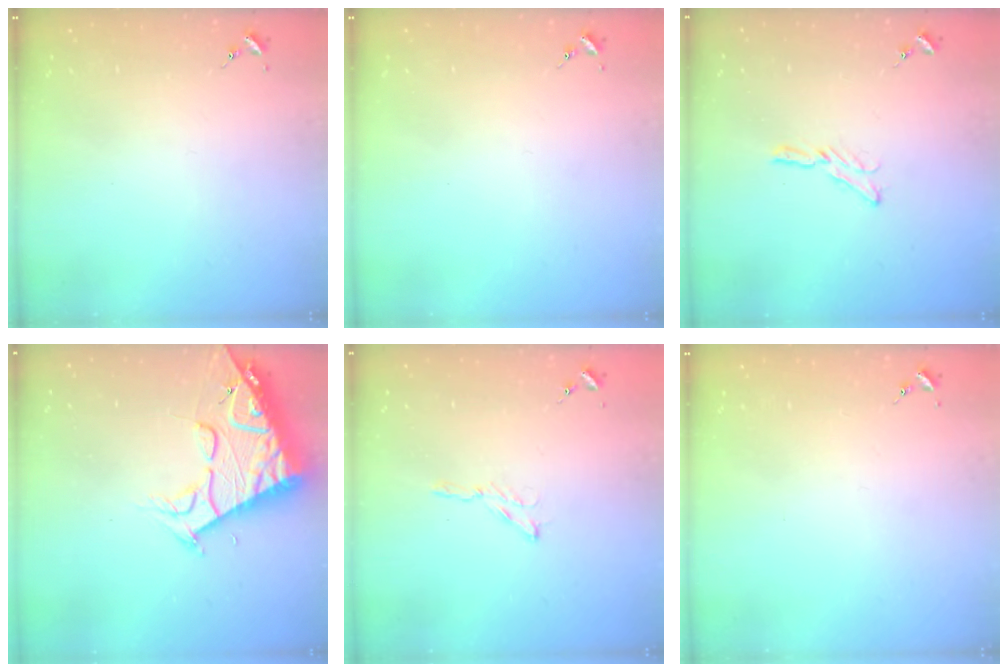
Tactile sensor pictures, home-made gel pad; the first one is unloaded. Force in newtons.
{"total": 0.0}
{"total": 5.9, "press": 5.9, "slide": 0.5}
{"total": 17.7, "press": 17.6, "slide": 1.7}
{"total": 3.6, "press": 3.6, "slide": 0.5}
{"total": 0.0}